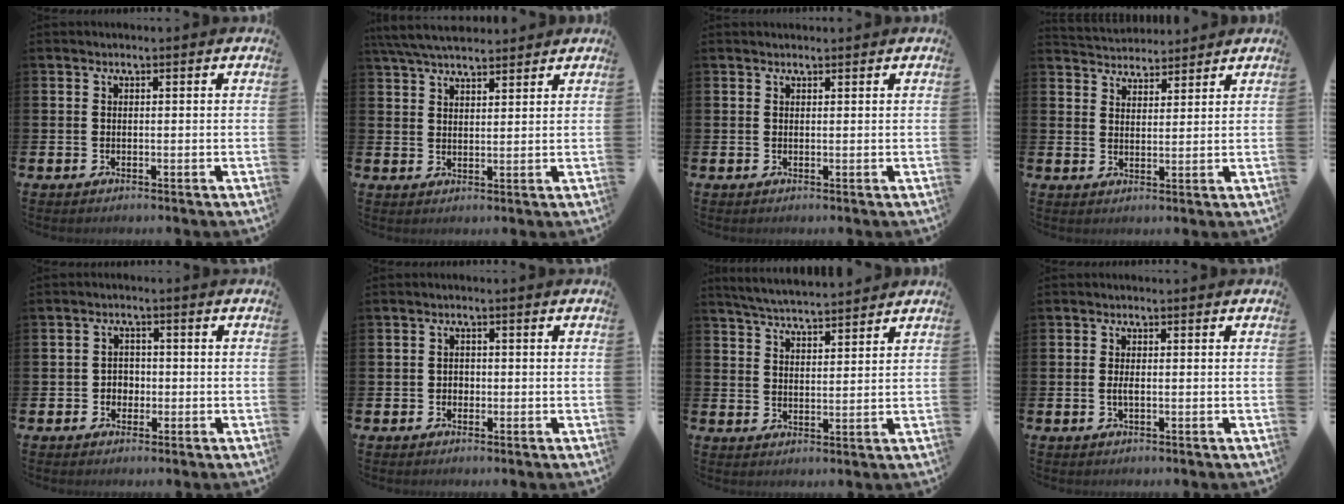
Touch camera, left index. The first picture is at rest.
{"total": 5.7, "force": [5.3, 1.2, 1.7], "torque": [-0.046, -0.015, 0.098]}
{"total": 0.6, "force": [0.6, 0.1, 0.1], "torque": [0.007, -0.002, 0.009]}
{"total": 3.9, "force": [3.8, 0.9, -0.4], "torque": [-0.012, -0.017, 0.071]}
{"total": 2.3, "force": [-0.7, 2.0, 0.7], "torque": [-0.010, 0.003, -0.019]}
{"total": 1.3, "force": [-0.4, 1.1, 0.4], "torque": [0.000, 0.004, -0.012]}
{"total": 5.0, "force": [5.0, 0.2, 0.5], "torque": [-0.032, -0.026, 0.090]}
{"total": 1.3, "force": [-0.3, 0.4, 1.2], "torque": [-0.022, 0.001, -0.007]}